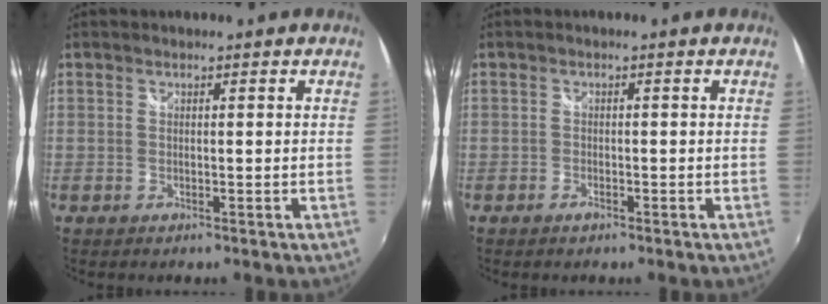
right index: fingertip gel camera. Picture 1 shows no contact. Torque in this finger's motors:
{"motor_torque": [0.09, -0.08, -0.01, 0.00]}